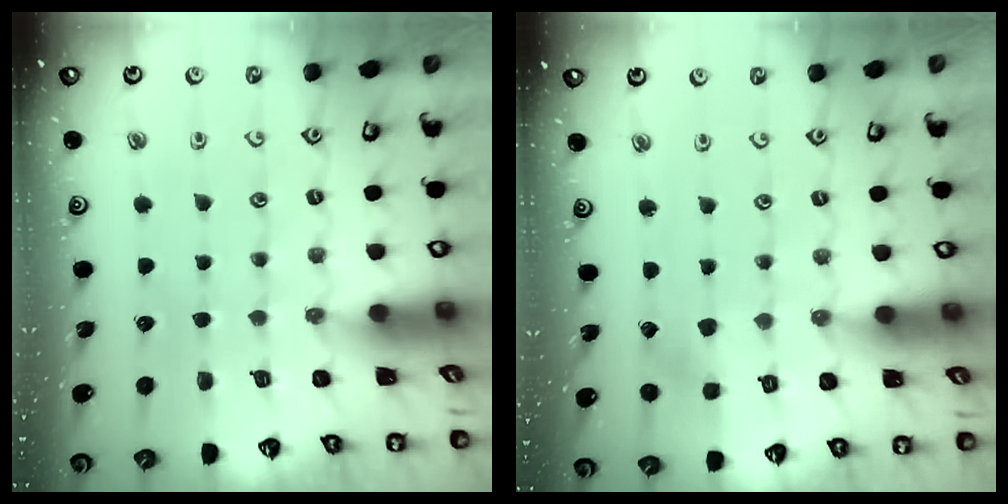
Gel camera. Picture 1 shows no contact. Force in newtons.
{"total": 2.4, "press": 2.4, "slide": 0.2}